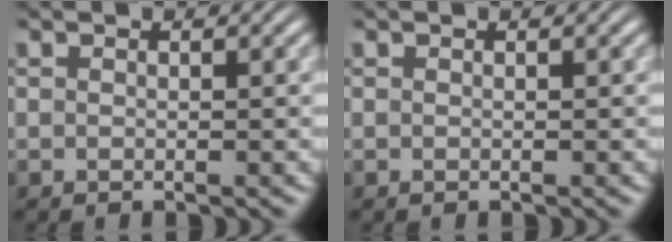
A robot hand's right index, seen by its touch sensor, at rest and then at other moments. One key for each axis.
{"total": 0.0}